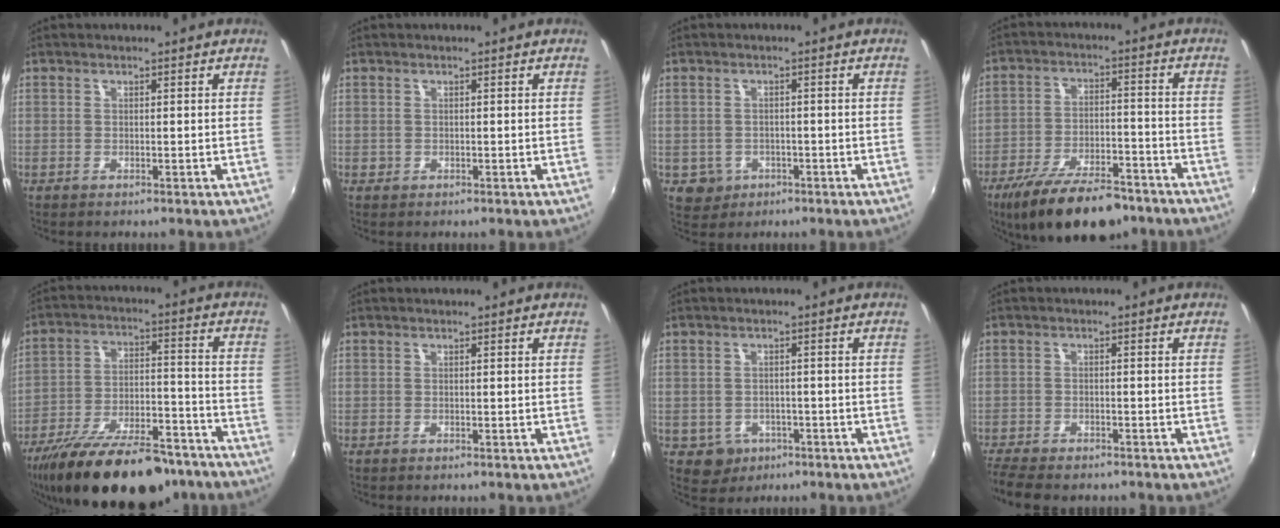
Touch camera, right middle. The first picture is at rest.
{"total": 0.6, "force": [-0.2, 0.6, 0.1], "torque": [0.000, -0.002, -0.003]}
{"total": 4.1, "force": [-1.3, 3.8, 0.9], "torque": [-0.029, 0.001, -0.012]}
{"total": 17.6, "force": [-13.3, 6.4, 9.6], "torque": [-0.188, -0.022, -0.205]}
{"total": 25.0, "force": [-19.4, 8.6, 13.2], "torque": [-0.238, -0.022, -0.287]}
{"total": 0.0}
{"total": 4.4, "force": [-1.8, 3.9, 1.0], "torque": [-0.032, 0.001, -0.018]}
{"total": 8.0, "force": [-7.0, 2.0, 3.4], "torque": [-0.094, -0.032, -0.122]}